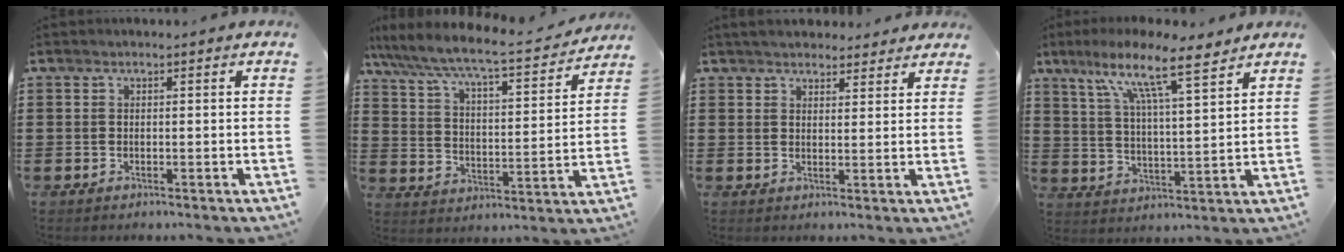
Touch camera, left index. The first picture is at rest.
{"total": 6.6, "force": [5.9, 0.2, 2.9], "torque": [-0.086, -0.044, 0.093]}
{"total": 3.4, "force": [3.2, 0.8, 0.6], "torque": [-0.020, -0.004, 0.060]}
{"total": 10.9, "force": [8.0, 1.4, 7.2], "torque": [-0.146, -0.036, 0.134]}